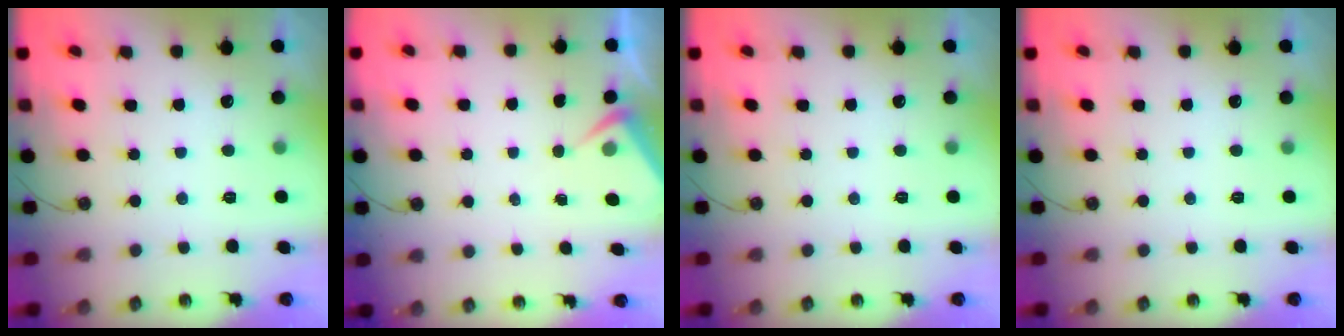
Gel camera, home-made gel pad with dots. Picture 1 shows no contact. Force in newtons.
{"total": 3.6, "press": 3.5, "slide": 0.5}
{"total": 0.0}
{"total": 0.0}